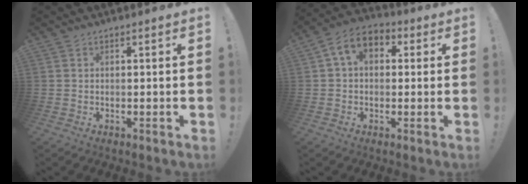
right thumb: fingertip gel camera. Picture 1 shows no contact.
{"total": 8.8, "force": [2.4, 5.9, 6.1], "torque": [-0.107, 0.009, 0.050]}